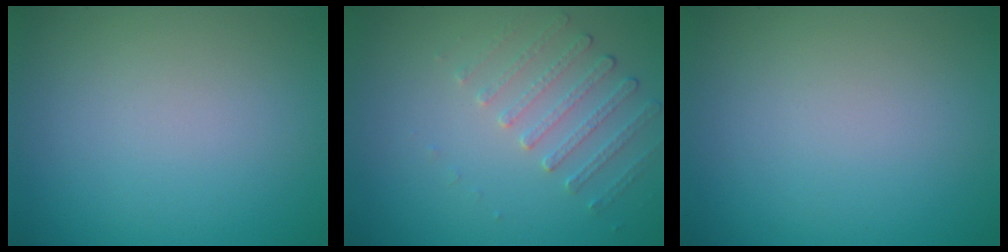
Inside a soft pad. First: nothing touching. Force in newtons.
{"total": 1.9, "press": 1.5, "slide": 1.2}
{"total": 0.0}